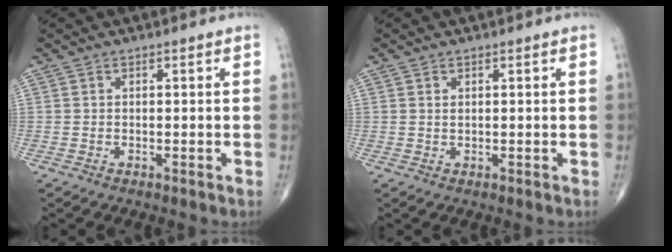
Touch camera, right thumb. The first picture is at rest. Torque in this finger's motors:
{"motor_torque": [-0.14, -0.32, -0.04, 0.37, -0.05]}